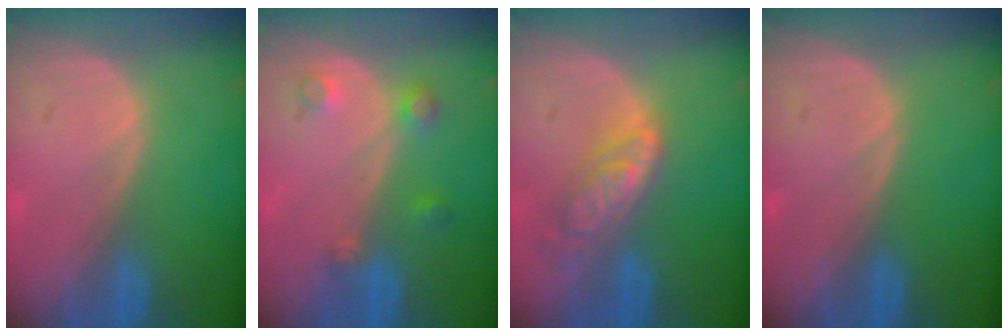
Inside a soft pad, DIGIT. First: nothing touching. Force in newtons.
{"total": 3.4, "press": 3.1, "slide": 1.5}
{"total": 6.3, "press": 5.5, "slide": 3.0}
{"total": 0.0}